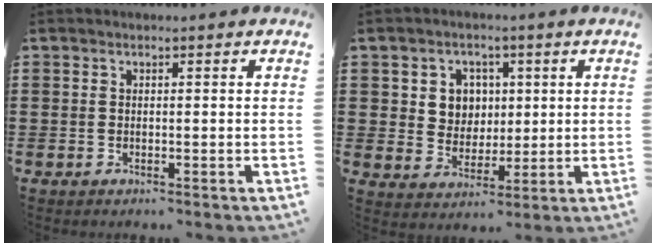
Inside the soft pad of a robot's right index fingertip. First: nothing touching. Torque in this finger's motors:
{"motor_torque": [0.43, 0.41, 0.20, 0.07]}